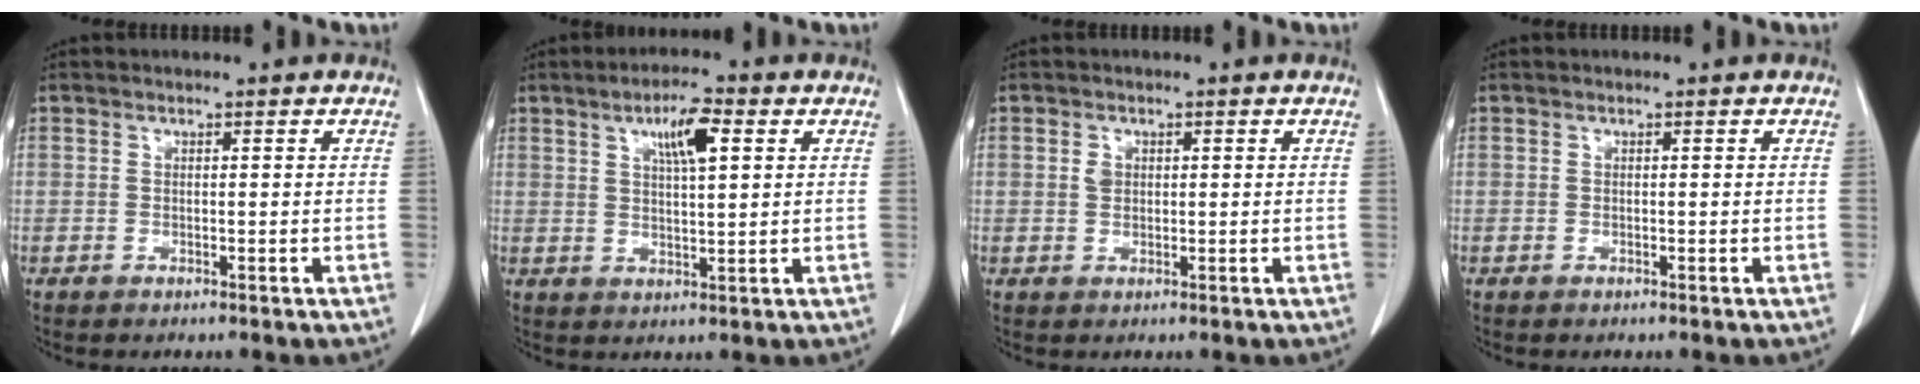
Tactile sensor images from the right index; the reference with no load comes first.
{"total": 6.3, "force": [2.7, 1.1, 5.6], "torque": [-0.098, 0.005, 0.045]}
{"total": 1.5, "force": [0.4, 1.2, 0.9], "torque": [-0.015, 0.003, 0.007]}
{"total": 0.0}